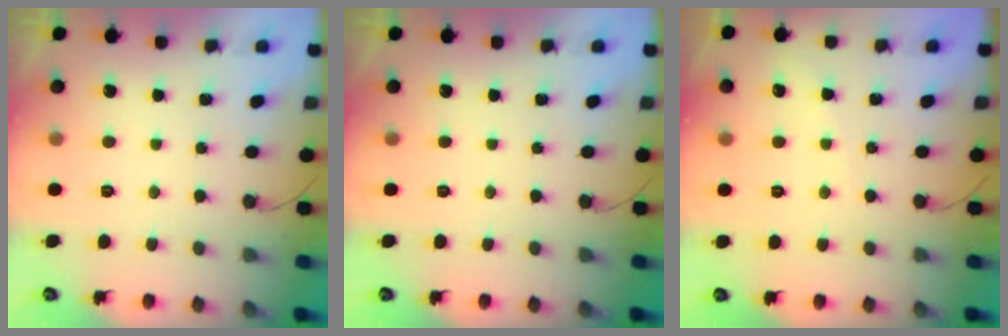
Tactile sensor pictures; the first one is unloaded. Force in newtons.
{"total": 0.0}
{"total": 3.5, "press": 3.5, "slide": 0.6}